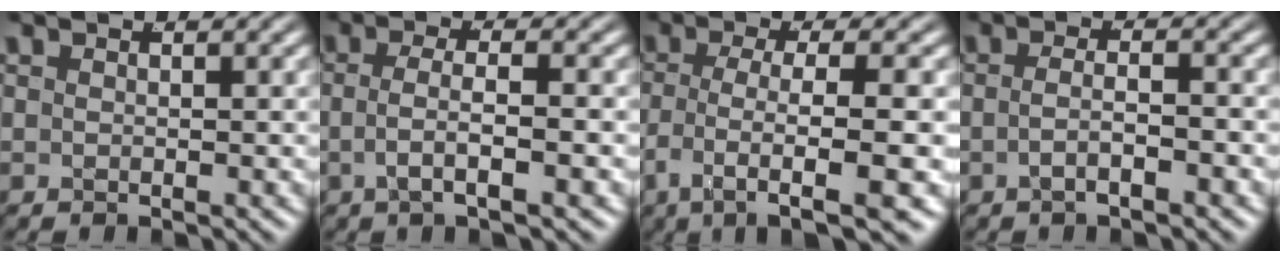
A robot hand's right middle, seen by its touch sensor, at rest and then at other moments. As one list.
[{"total": 3.3, "force": [-1.2, 0.9, 2.9], "torque": [-0.053, -0.007, -0.020]}, {"total": 8.5, "force": [-5.6, 2.2, 6.0], "torque": [-0.111, -0.037, -0.071]}, {"total": 2.5, "force": [-1.6, 0.4, 1.9], "torque": [-0.032, -0.009, -0.024]}]